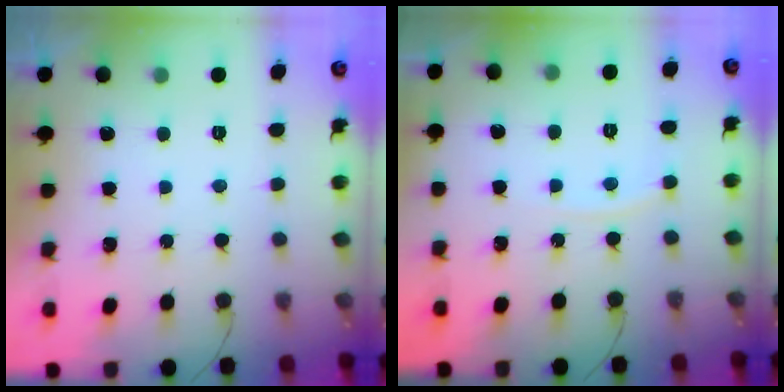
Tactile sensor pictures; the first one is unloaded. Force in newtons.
{"total": 3.6, "press": 3.6, "slide": 0.6}